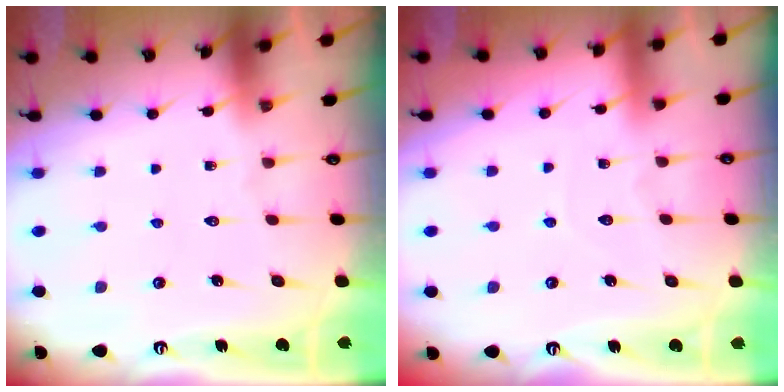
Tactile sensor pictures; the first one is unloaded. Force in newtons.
{"total": 3.7, "press": 3.7, "slide": 0.4}